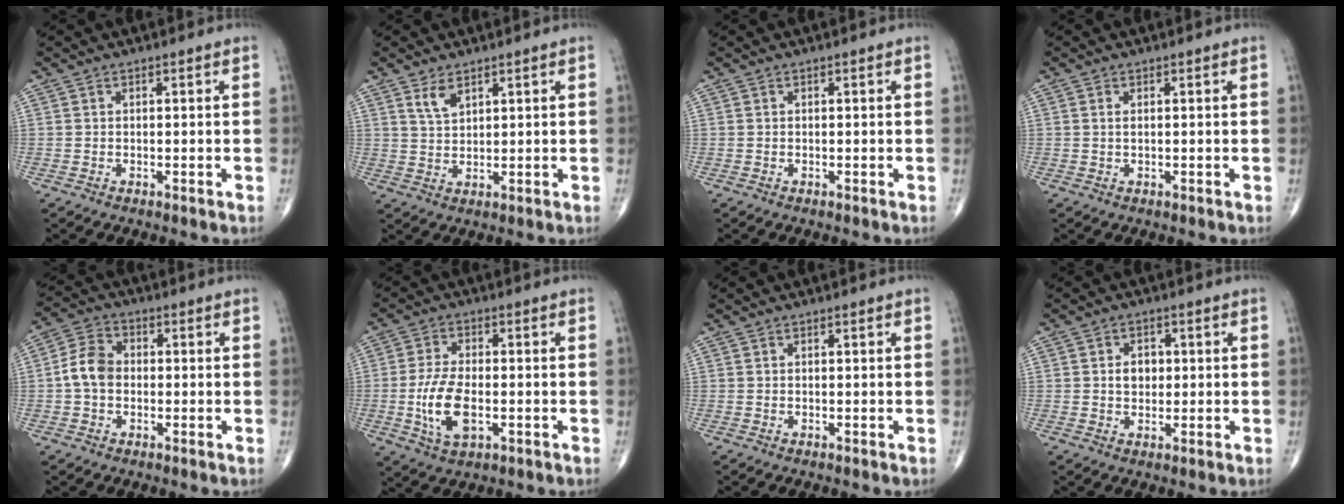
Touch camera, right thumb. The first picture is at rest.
{"total": 3.7, "force": [2.4, 1.7, 2.2], "torque": [-0.037, -0.014, 0.051]}
{"total": 0.0}
{"total": 0.8, "force": [0.3, 0.3, 0.7], "torque": [-0.019, 0.003, 0.007]}
{"total": 6.6, "force": [-0.6, 4.9, 4.3], "torque": [-0.077, 0.022, -0.021]}
{"total": 9.4, "force": [-1.9, 4.6, 8.0], "torque": [-0.161, 0.001, -0.033]}
{"total": 0.0}
{"total": 3.7, "force": [0.4, 2.9, 2.3], "torque": [-0.021, 0.004, 0.004]}